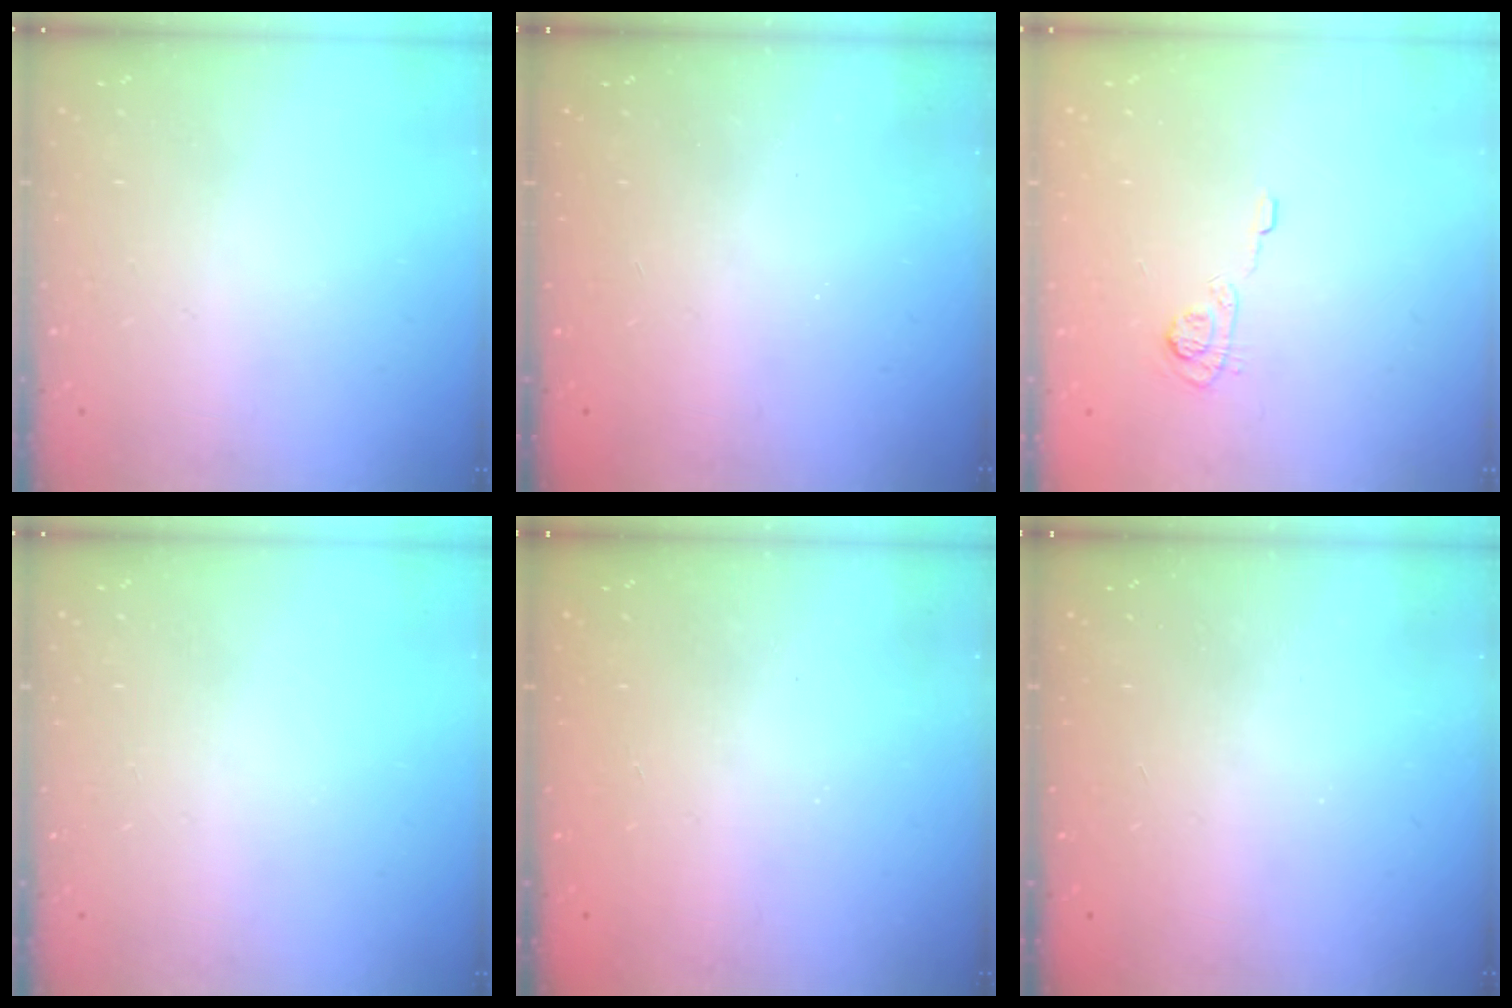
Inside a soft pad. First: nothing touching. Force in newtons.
{"total": 2.5, "press": 2.4, "slide": 0.8}
{"total": 5.8, "press": 5.6, "slide": 1.6}
{"total": 0.0}
{"total": 2.5, "press": 2.4, "slide": 0.8}
{"total": 2.3, "press": 2.2, "slide": 0.7}